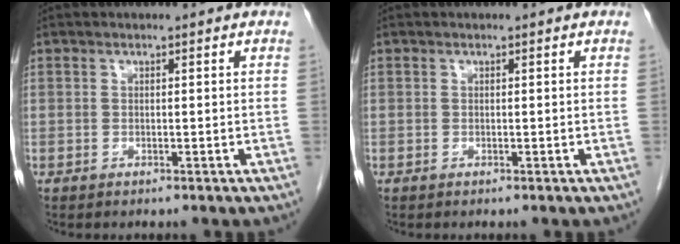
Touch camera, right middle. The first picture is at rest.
{"total": 0.0}